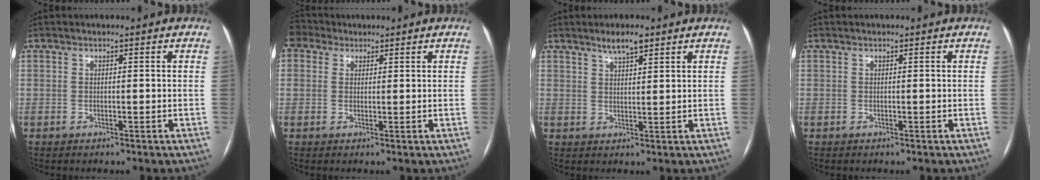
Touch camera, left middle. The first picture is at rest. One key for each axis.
{"total": 3.2, "fx": 2.6, "fy": 1.8, "fz": 0.3, "tx": -0.018, "ty": 0.020, "tz": 0.056}
{"total": 3.6, "fx": 2.7, "fy": 0.7, "fz": 2.3, "tx": -0.041, "ty": 0.004, "tz": 0.047}
{"total": 0.0}